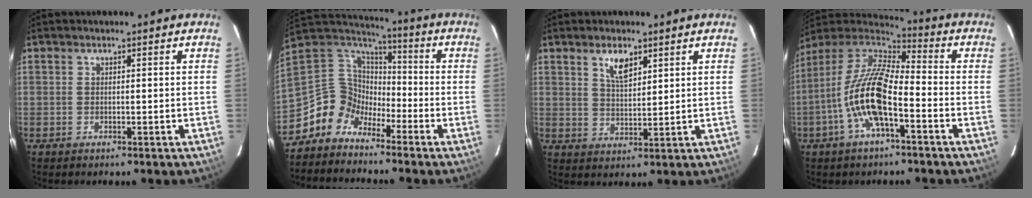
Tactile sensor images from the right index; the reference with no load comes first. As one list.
[{"total": 9.5, "force": [-6.8, 6.5, 1.3], "torque": [-0.045, 0.047, -0.152]}, {"total": 5.0, "force": [3.0, 2.0, 3.4], "torque": [-0.061, 0.001, 0.056]}, {"total": 15.3, "force": [-5.2, 5.3, 13.4], "torque": [-0.266, 0.000, -0.106]}]